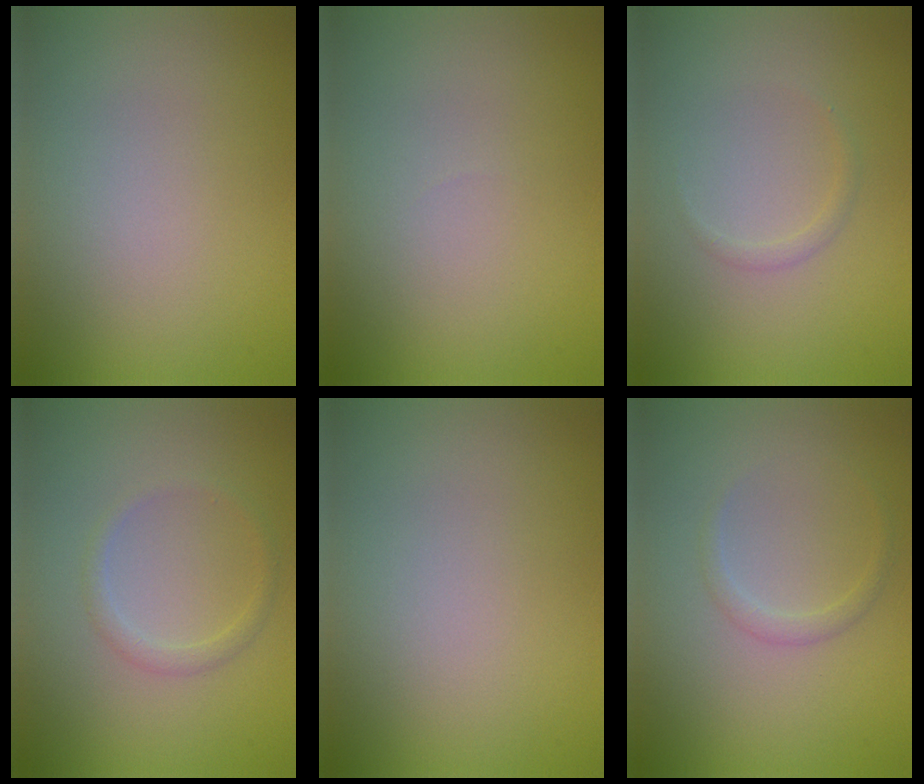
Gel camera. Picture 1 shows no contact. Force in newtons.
{"total": 0.0}
{"total": 0.8, "press": 0.8, "slide": 0.1}
{"total": 1.3, "press": 1.3, "slide": 0.1}
{"total": 0.0}
{"total": 1.0, "press": 1.0, "slide": 0.1}